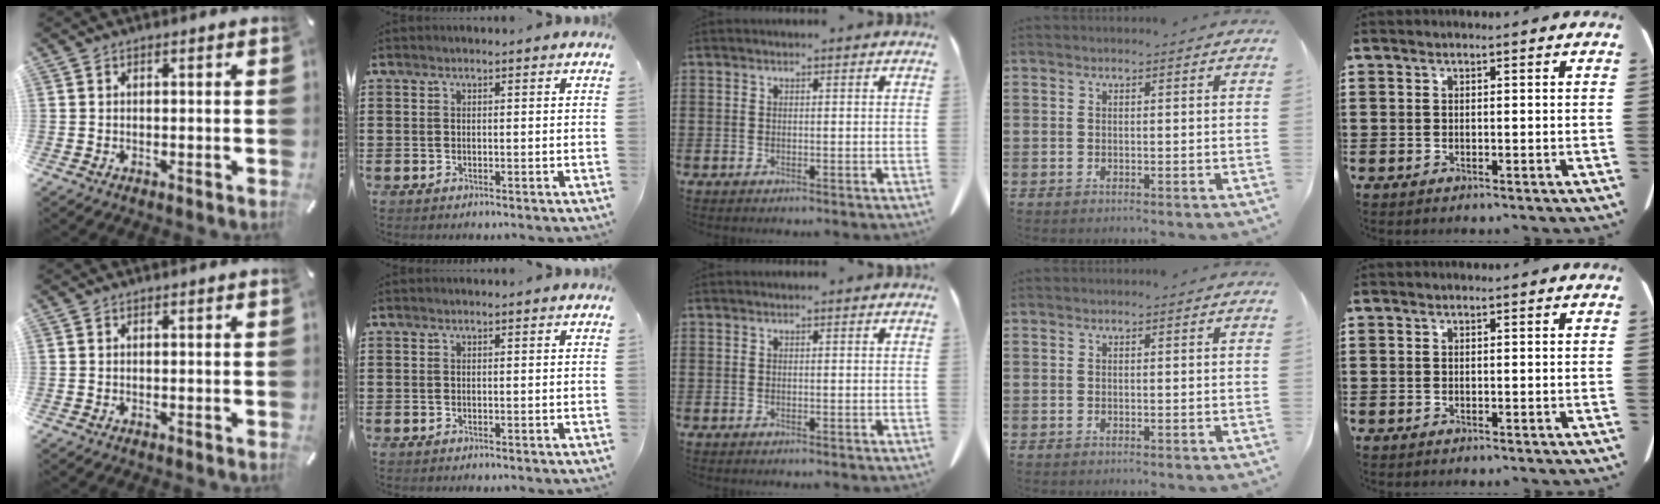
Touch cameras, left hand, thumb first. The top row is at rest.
{}